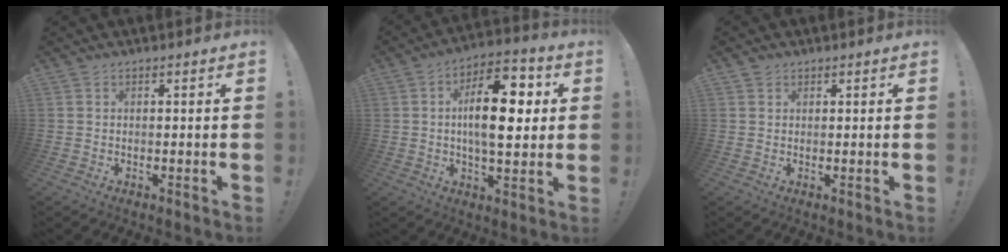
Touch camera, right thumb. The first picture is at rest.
{"total": 17.3, "force": [2.0, 8.3, 15.0], "torque": [-0.223, 0.003, 0.026]}
{"total": 1.3, "force": [0.8, 0.9, 0.2], "torque": [0.000, -0.001, 0.016]}